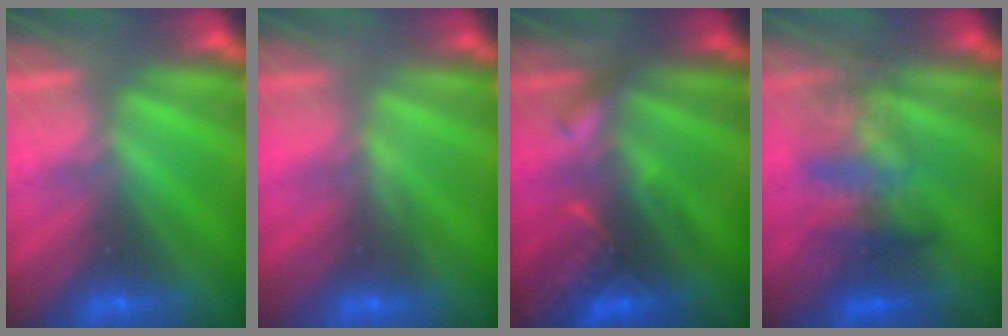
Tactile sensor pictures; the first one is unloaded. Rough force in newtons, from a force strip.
{"total": 2.9}
{"total": 2.7}
{"total": 3.7}